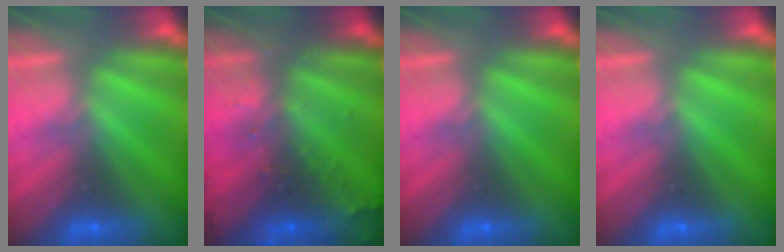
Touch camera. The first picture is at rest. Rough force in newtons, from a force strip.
{"total": 7.4}
{"total": 0.0}
{"total": 0.0}